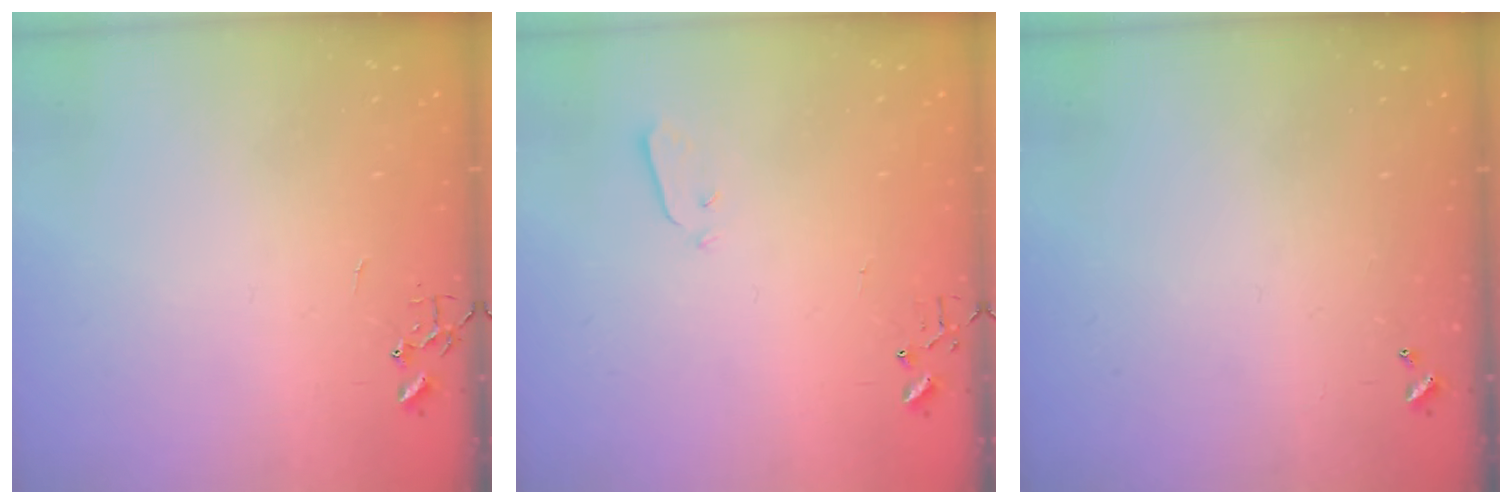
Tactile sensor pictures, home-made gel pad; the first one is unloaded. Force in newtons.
{"total": 3.5, "press": 3.5, "slide": 0.3}
{"total": 0.0}